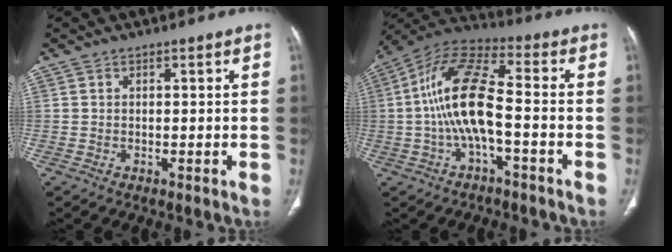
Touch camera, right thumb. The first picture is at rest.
{"total": 13.8, "force": [-2.0, 4.7, 12.8], "torque": [-0.263, 0.045, -0.042]}